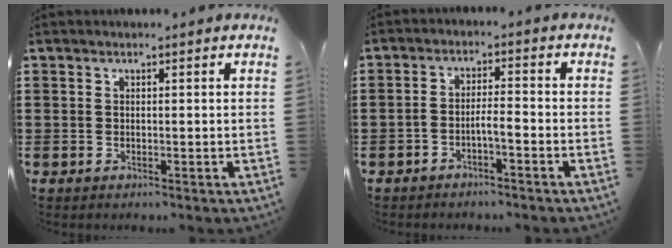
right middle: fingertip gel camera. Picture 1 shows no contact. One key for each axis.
{"total": 2.4, "fx": -1.9, "fy": 0.2, "fz": 1.5, "tx": -0.032, "ty": 0.005, "tz": -0.038}